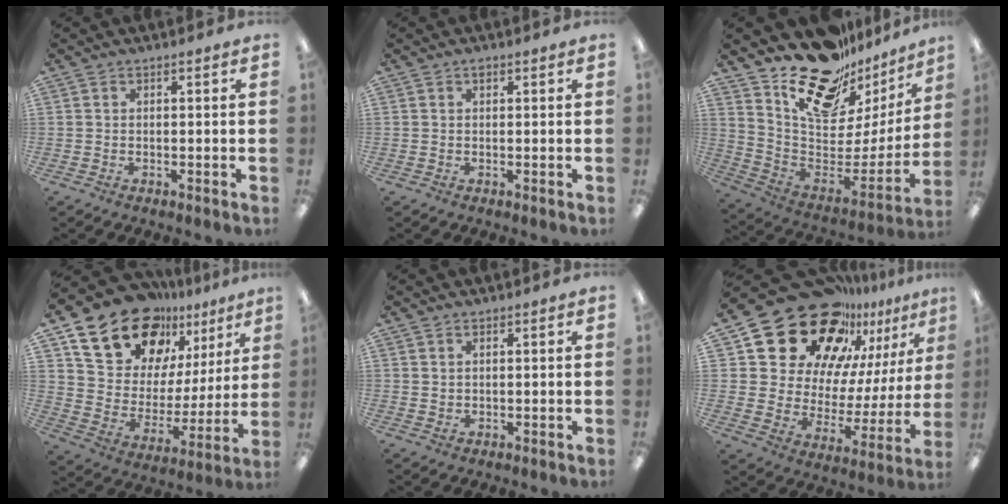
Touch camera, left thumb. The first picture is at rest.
{"total": 0.9, "force": [0.4, 0.5, 0.6], "torque": [-0.012, 0.004, 0.007]}
{"total": 21.4, "force": [17.0, 9.4, 9.0], "torque": [-0.137, -0.123, 0.302]}
{"total": 21.2, "force": [15.4, 11.8, 8.4], "torque": [-0.165, -0.092, 0.284]}
{"total": 1.2, "force": [1.0, 0.7, 0.2], "torque": [-0.004, 0.001, 0.019]}
{"total": 22.8, "force": [18.1, 10.7, 8.7], "torque": [-0.158, -0.131, 0.333]}